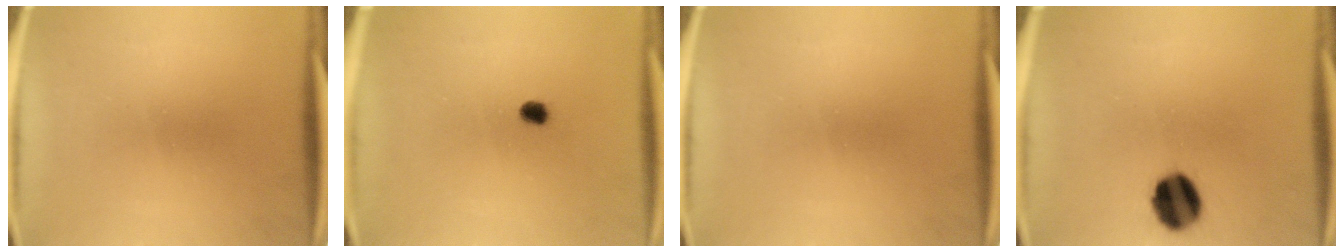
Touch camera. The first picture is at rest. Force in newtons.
{"total": 1.9}
{"total": 0.0}
{"total": 11.0}